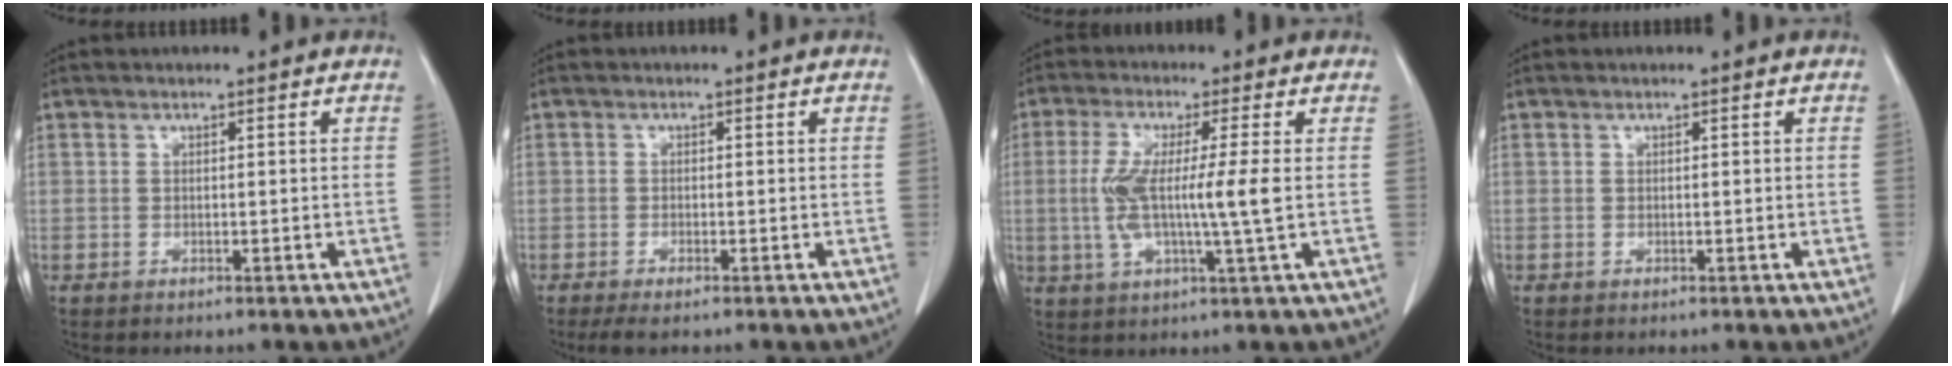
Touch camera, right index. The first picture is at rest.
{"total": 2.3, "force": [-1.6, 0.4, 1.6], "torque": [-0.024, -0.005, -0.024]}
{"total": 9.1, "force": [0.0, 0.0, 9.1], "torque": [-0.190, -0.005, -0.003]}
{"total": 0.0}